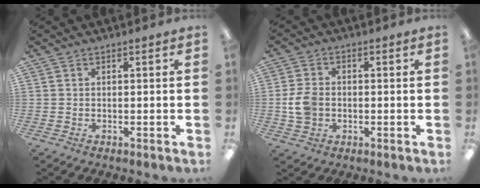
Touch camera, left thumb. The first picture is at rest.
{"total": 6.5, "force": [-0.8, 5.1, 4.0], "torque": [-0.083, 0.004, -0.015]}